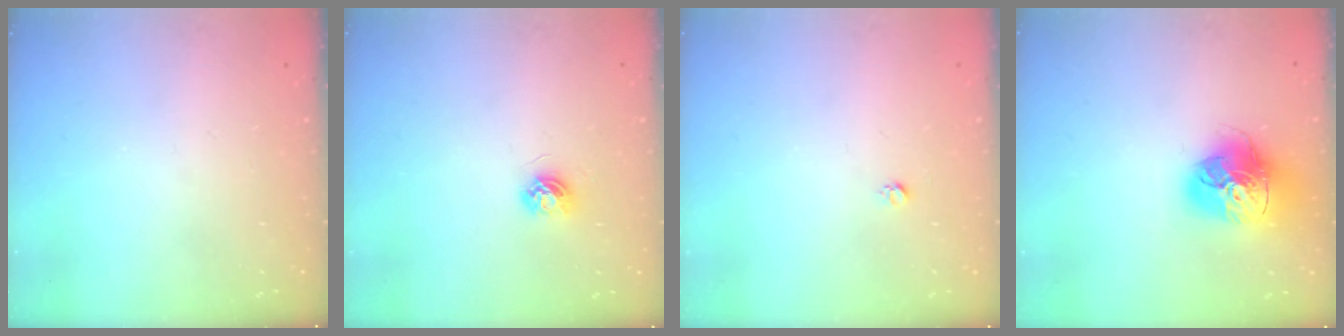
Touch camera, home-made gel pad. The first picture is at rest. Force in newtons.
{"total": 4.2, "press": 4.2, "slide": 0.4}
{"total": 2.7, "press": 2.7, "slide": 0.3}
{"total": 18.6, "press": 18.5, "slide": 1.9}